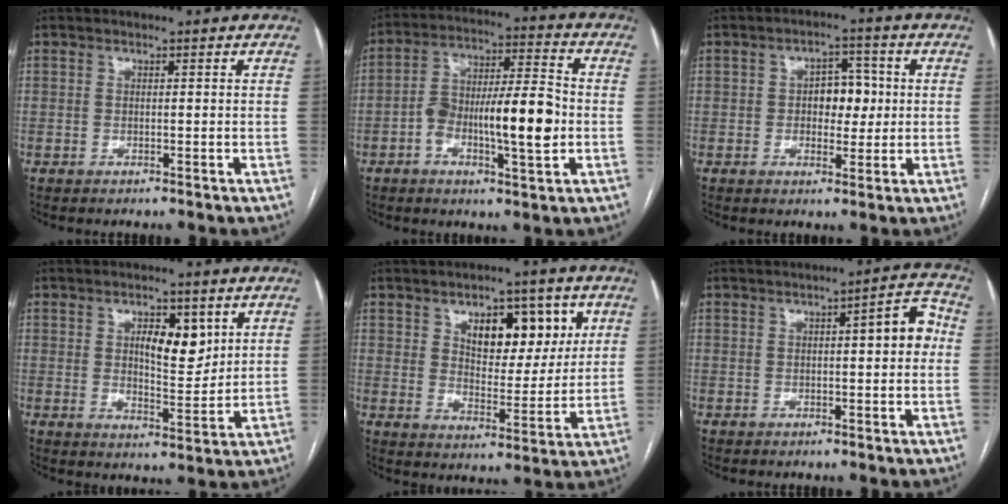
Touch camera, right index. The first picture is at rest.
{"total": 13.3, "force": [-2.7, 3.0, 12.7], "torque": [-0.219, 0.020, -0.044]}
{"total": 5.5, "force": [0.3, 3.4, 4.3], "torque": [-0.058, 0.016, 0.007]}
{"total": 6.8, "force": [2.7, 2.9, 5.6], "torque": [-0.085, -0.002, 0.047]}
{"total": 11.1, "force": [4.8, 5.5, 8.3], "torque": [-0.112, 0.009, 0.080]}
{"total": 5.4, "force": [0.5, 1.3, 5.3], "torque": [-0.062, 0.022, 0.001]}